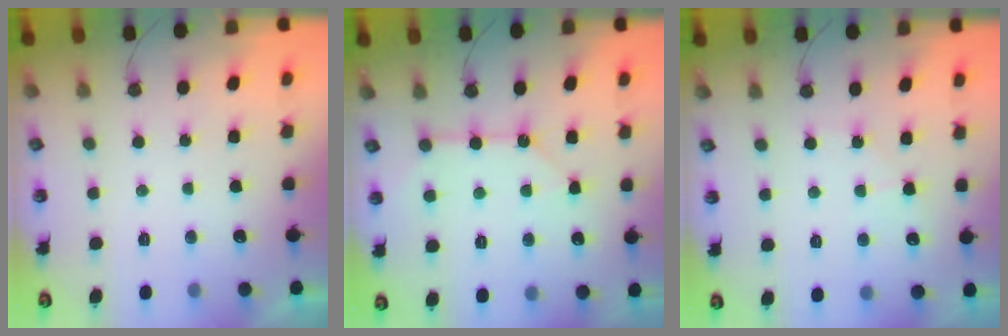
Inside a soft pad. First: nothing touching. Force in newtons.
{"total": 10.7, "press": 10.7, "slide": 0.9}
{"total": 4.7, "press": 4.7, "slide": 0.6}